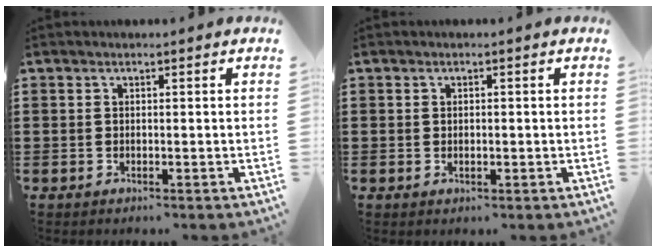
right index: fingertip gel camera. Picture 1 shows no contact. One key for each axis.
{"total": 0.8, "fx": 0.0, "fy": 0.4, "fz": 0.7, "tx": -0.015, "ty": 0.001, "tz": -0.001}